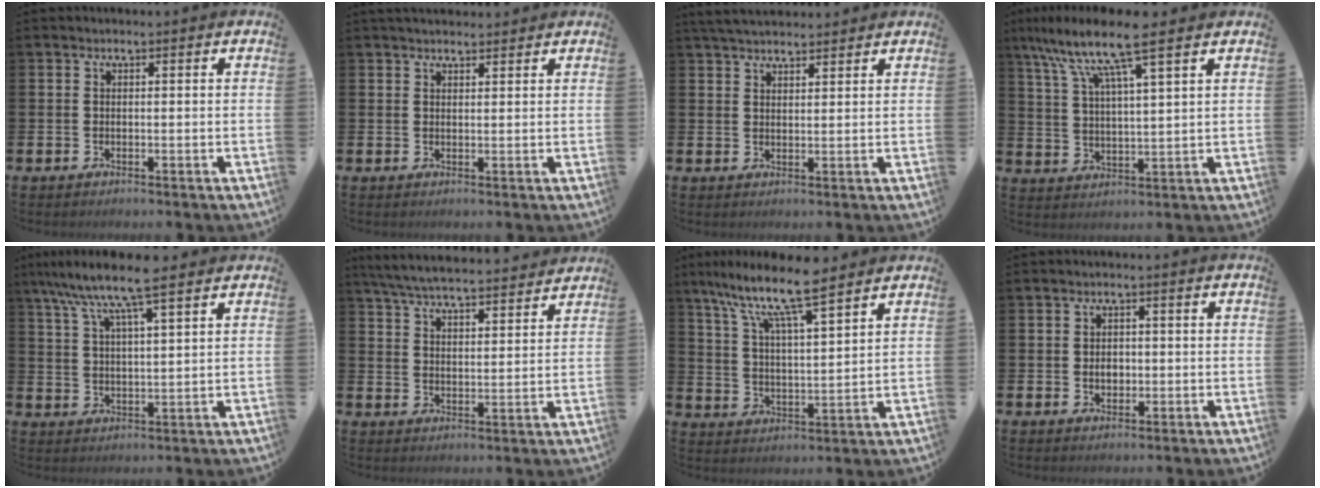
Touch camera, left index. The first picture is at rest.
{"total": 2.1, "force": [2.0, 0.5, 0.3], "torque": [0.005, -0.010, 0.033]}
{"total": 3.8, "force": [3.6, 0.9, 0.8], "torque": [-0.018, -0.014, 0.066]}
{"total": 9.3, "force": [7.1, 0.8, 5.9], "torque": [-0.128, -0.028, 0.120]}
{"total": 8.8, "force": [7.3, 0.9, 4.9], "torque": [-0.107, -0.026, 0.128]}
{"total": 6.4, "force": [6.2, 0.5, 1.4], "torque": [-0.044, -0.043, 0.108]}
{"total": 9.7, "force": [8.2, 1.2, 5.1], "torque": [-0.112, -0.051, 0.136]}
{"total": 2.2, "force": [-0.1, 1.6, 1.4], "torque": [-0.004, -0.002, -0.010]}